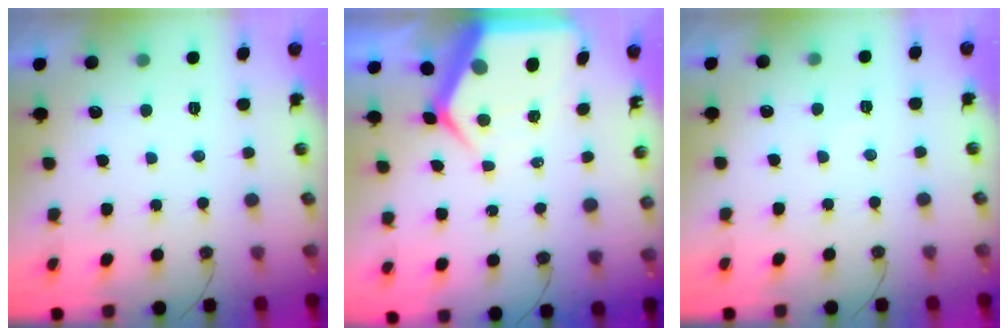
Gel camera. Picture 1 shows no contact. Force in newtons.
{"total": 10.0, "press": 9.9, "slide": 1.0}
{"total": 4.0, "press": 3.9, "slide": 0.6}